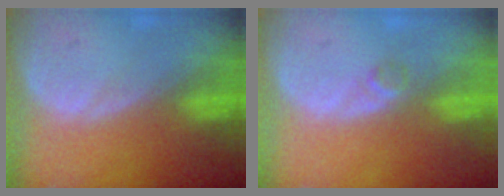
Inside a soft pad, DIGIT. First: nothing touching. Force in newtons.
{"total": 1.3, "press": 1.1, "slide": 0.7}